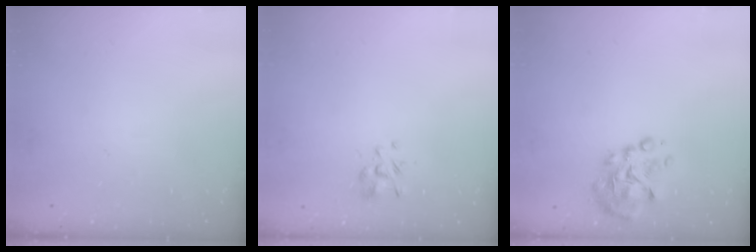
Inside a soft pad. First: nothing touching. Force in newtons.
{"total": 2.3, "press": 2.1, "slide": 0.9}
{"total": 9.3, "press": 8.9, "slide": 2.8}